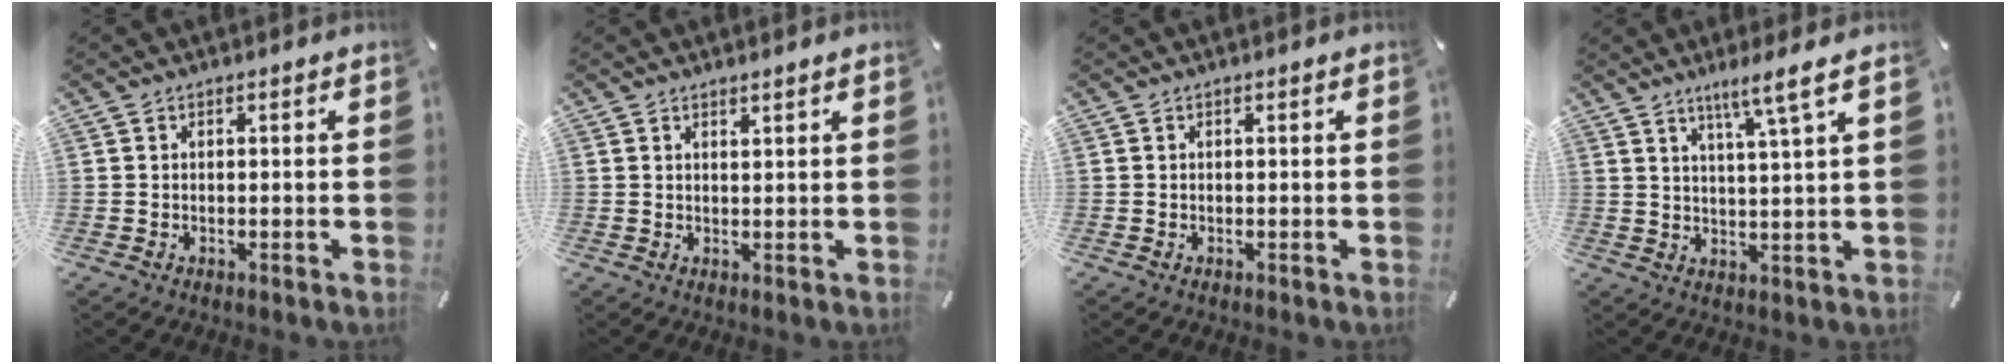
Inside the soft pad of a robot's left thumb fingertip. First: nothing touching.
{"total": 1.2, "force": [1.2, 0.0, 0.2], "torque": [-0.003, -0.004, 0.022]}
{"total": 0.0}
{"total": 6.6, "force": [4.7, -0.7, 4.6], "torque": [-0.086, -0.024, 0.076]}